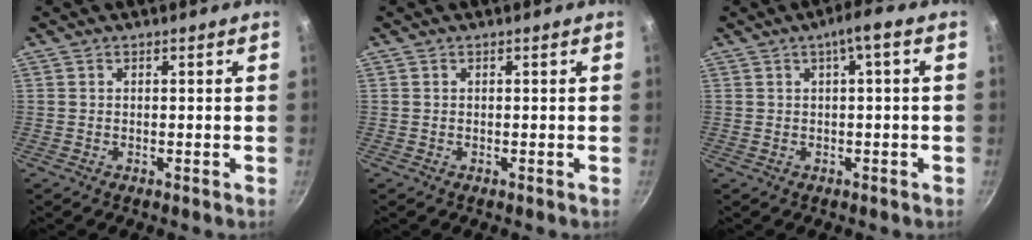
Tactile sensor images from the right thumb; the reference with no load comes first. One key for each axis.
{"total": 0.0}
{"total": 4.1, "fx": 0.8, "fy": 0.8, "fz": 3.9, "tx": -0.068, "ty": 0.022, "tz": 0.017}